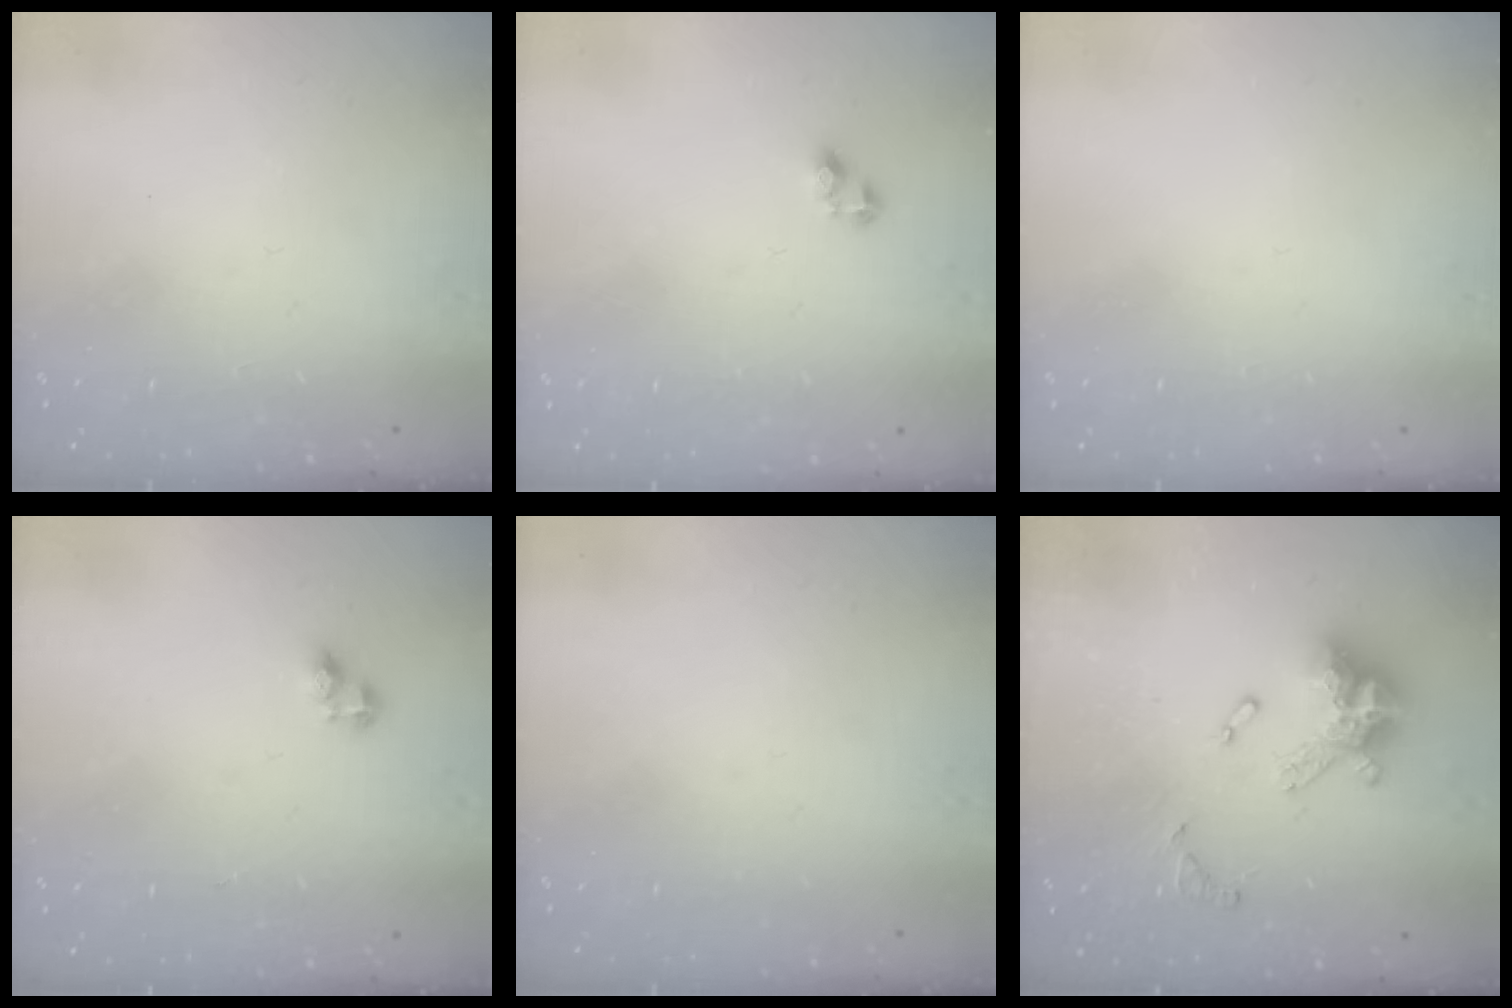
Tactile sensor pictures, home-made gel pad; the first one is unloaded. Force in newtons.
{"total": 2.7, "press": 2.7, "slide": 0.4}
{"total": 0.0}
{"total": 2.8, "press": 2.8, "slide": 0.3}
{"total": 0.0}
{"total": 14.7, "press": 14.6, "slide": 1.6}